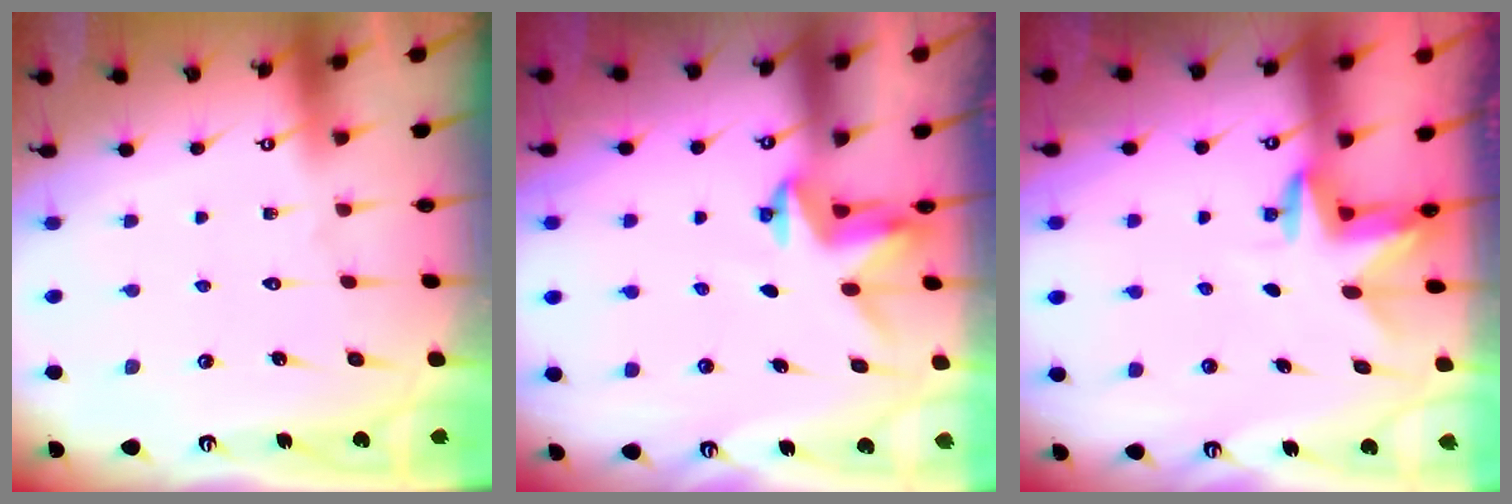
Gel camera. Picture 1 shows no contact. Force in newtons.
{"total": 2.9, "press": 2.9, "slide": 0.1}
{"total": 2.6, "press": 2.6, "slide": 0.2}